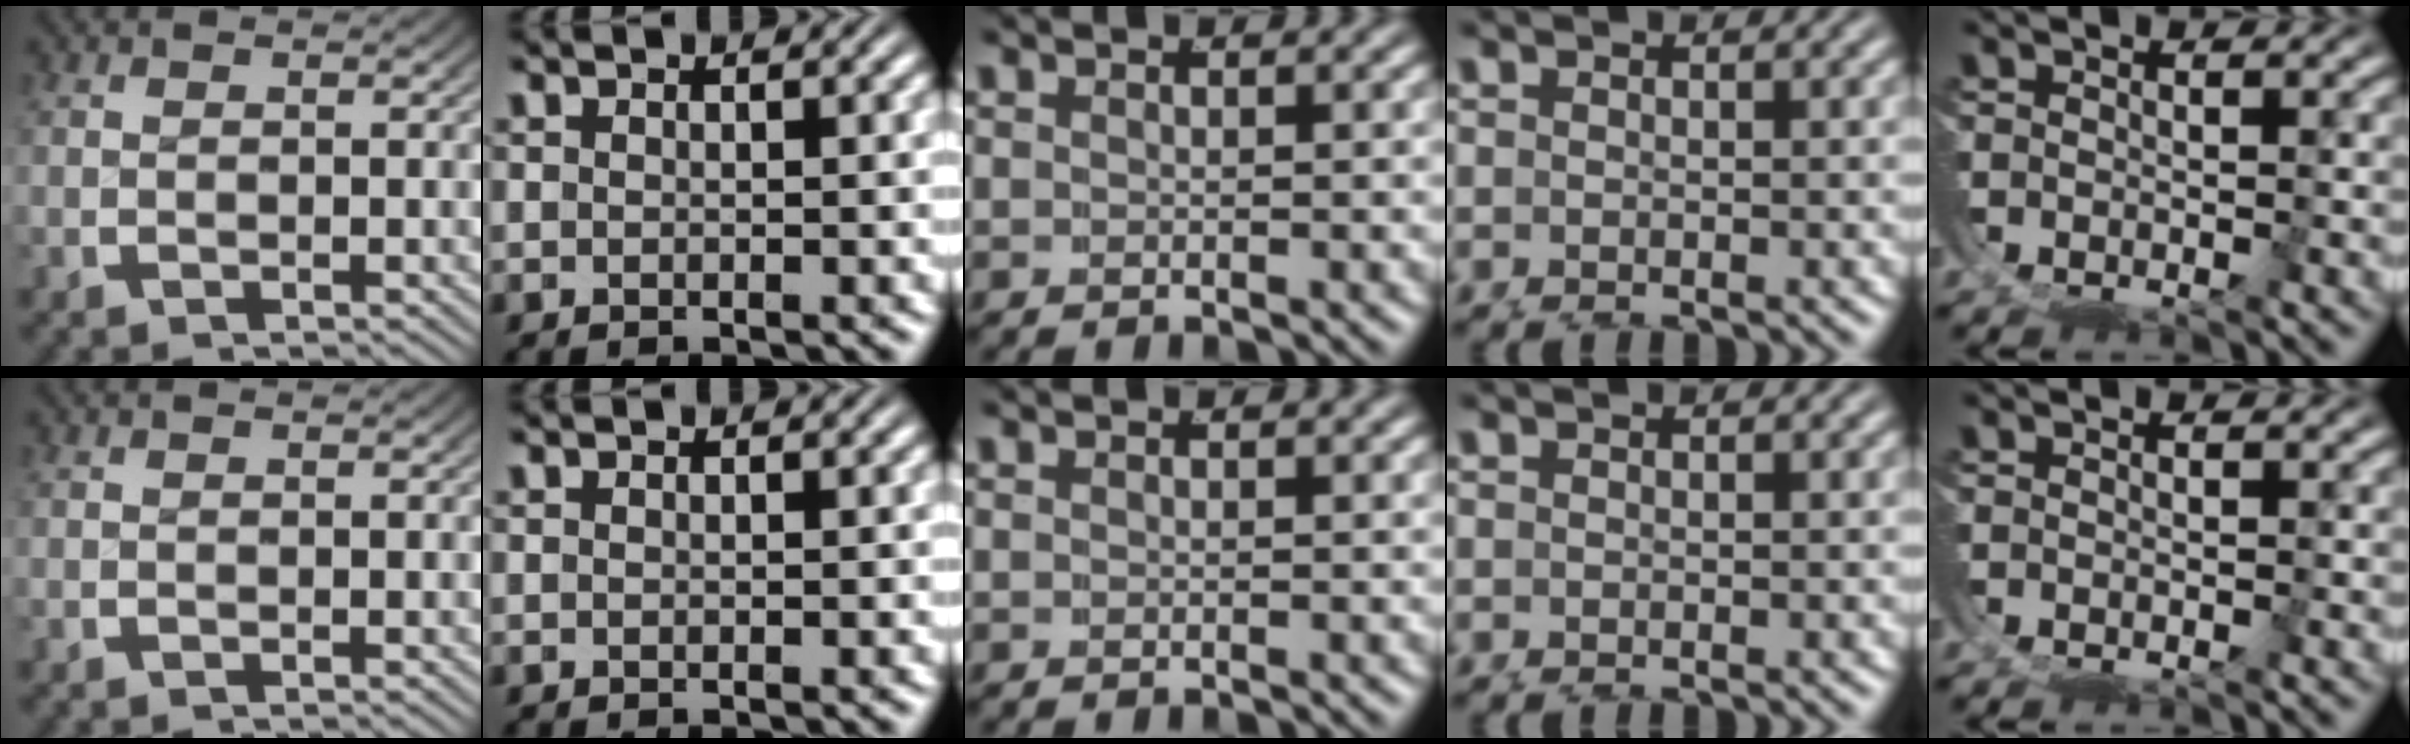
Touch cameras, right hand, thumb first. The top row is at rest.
{}